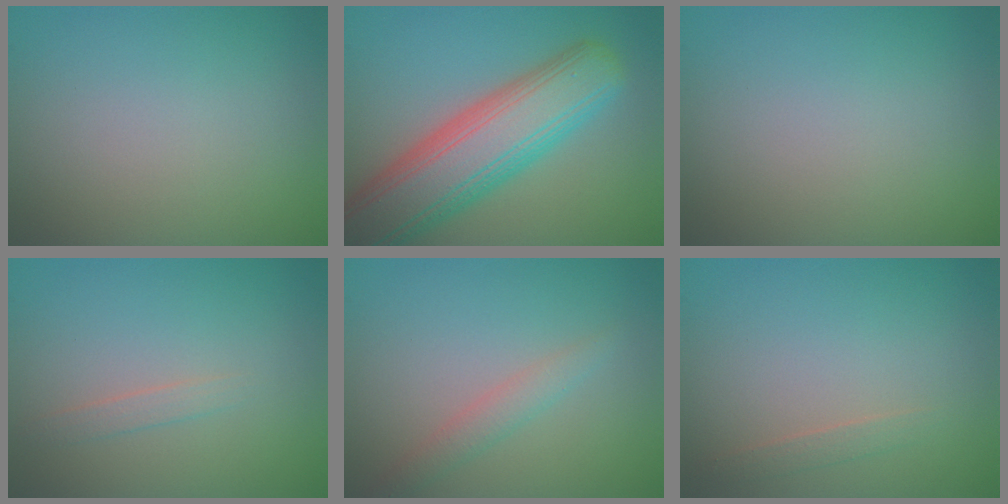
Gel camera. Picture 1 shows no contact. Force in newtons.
{"total": 9.9, "press": 9.9, "slide": 0.5}
{"total": 0.0}
{"total": 0.9, "press": 0.9, "slide": 0.1}
{"total": 1.6, "press": 1.6, "slide": 0.0}
{"total": 0.8, "press": 0.8, "slide": 0.1}